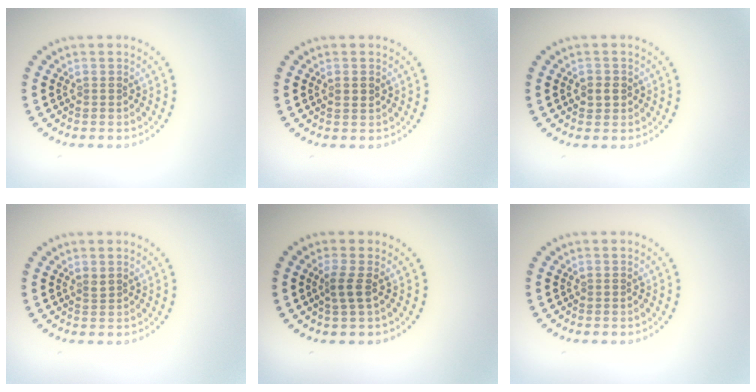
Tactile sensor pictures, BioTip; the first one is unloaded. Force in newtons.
{"total": 1.1, "press": 1.0, "slide": 0.4}
{"total": 1.4, "press": 1.4, "slide": 0.3}
{"total": 0.6, "press": 0.5, "slide": 0.4}
{"total": 1.6, "press": 1.2, "slide": 1.0}
{"total": 0.0}